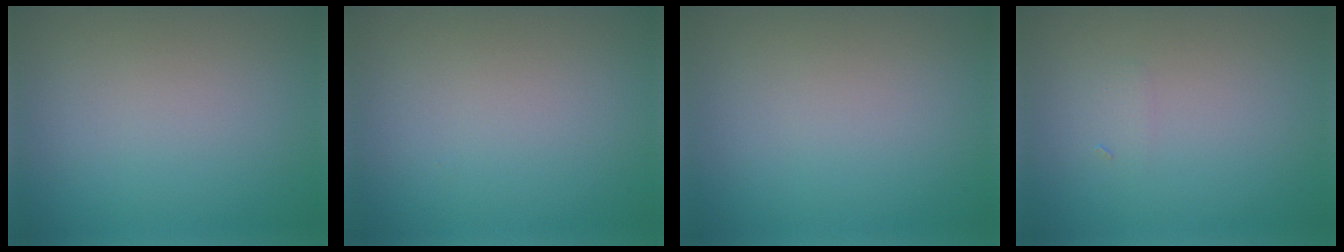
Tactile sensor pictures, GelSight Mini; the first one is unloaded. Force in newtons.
{"total": 0.0}
{"total": 0.0}
{"total": 0.6, "press": 0.6, "slide": 0.0}